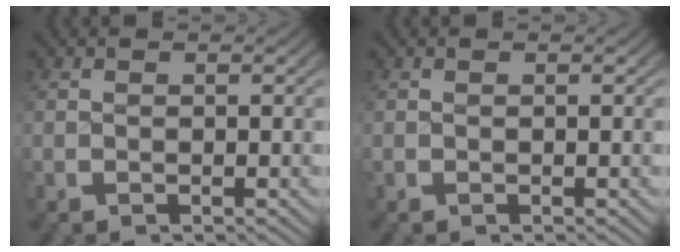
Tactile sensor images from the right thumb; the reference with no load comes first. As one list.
[{"total": 0.0}]